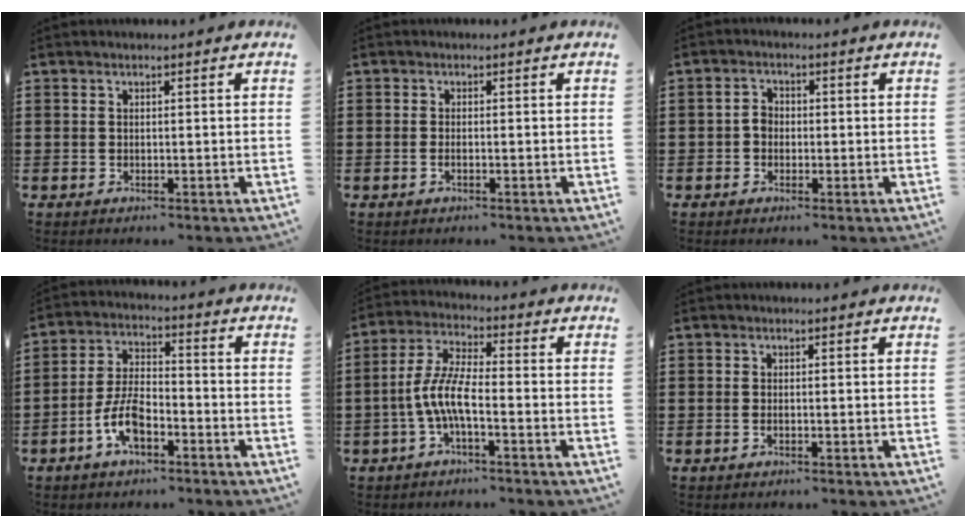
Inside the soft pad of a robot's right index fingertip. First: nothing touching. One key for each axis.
{"total": 0.9, "fx": -0.4, "fy": 0.1, "fz": 0.8, "tx": -0.016, "ty": -0.005, "tz": -0.007}
{"total": 2.1, "fx": -0.4, "fy": 1.6, "fz": 1.3, "tx": -0.027, "ty": 0.006, "tz": -0.010}
{"total": 7.4, "fx": -3.6, "fy": 3.2, "fz": 5.6, "tx": -0.133, "ty": -0.001, "tz": -0.073}
{"total": 6.8, "fx": -2.4, "fy": 1.6, "fz": 6.2, "tx": -0.156, "ty": -0.015, "tz": -0.056}
{"total": 0.6, "fx": -0.3, "fy": 0.0, "fz": 0.5, "tx": -0.011, "ty": -0.005, "tz": -0.005}